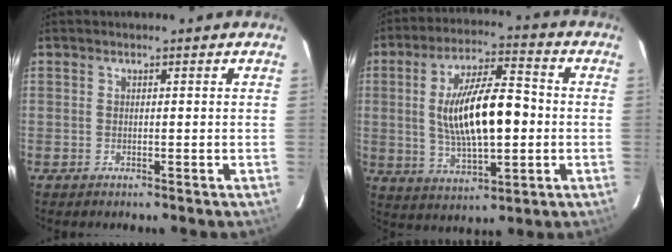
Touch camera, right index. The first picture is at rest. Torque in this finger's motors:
{"motor_torque": [0.64, -0.04, 1.05, 0.21]}